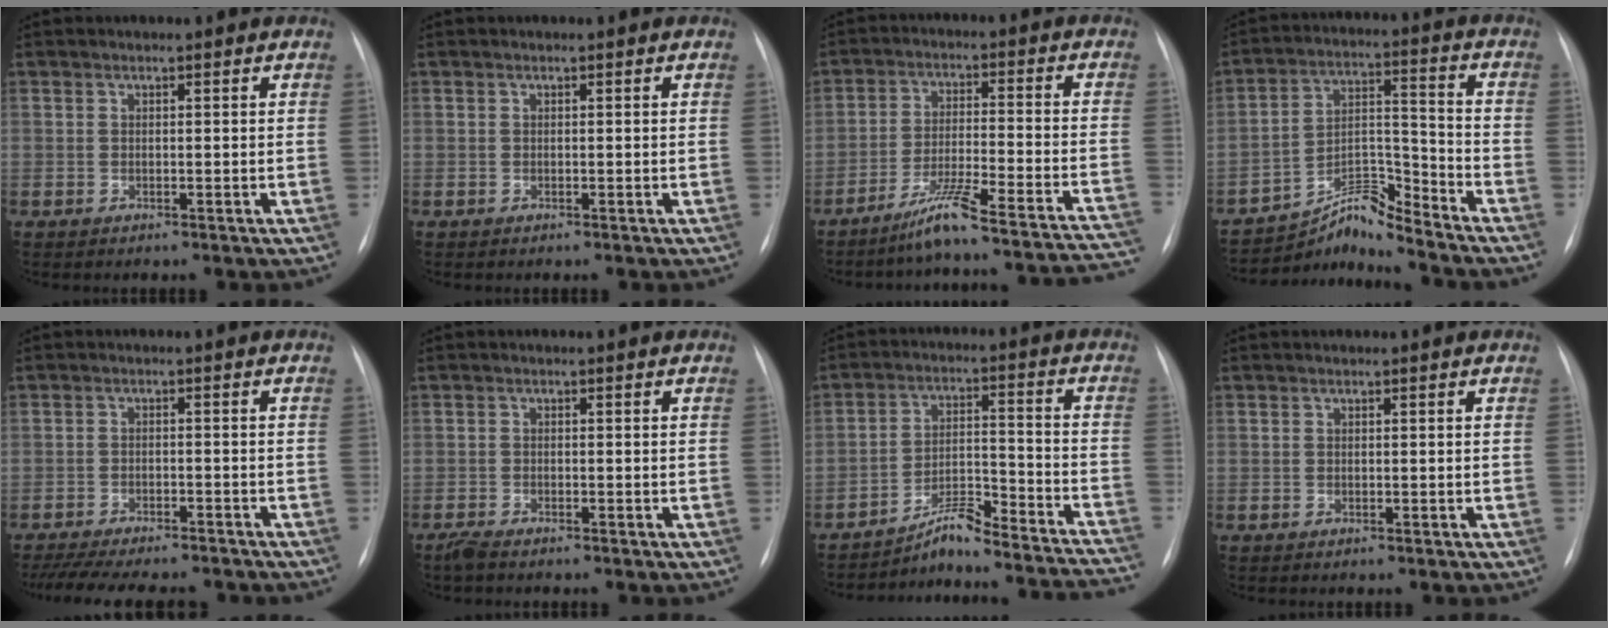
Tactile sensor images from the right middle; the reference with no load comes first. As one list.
[{"total": 0.0}, {"total": 20.2, "force": [-18.3, -0.2, 8.6], "torque": [-0.079, 0.011, -0.253]}, {"total": 7.5, "force": [-7.4, -1.0, 0.2], "torque": [-0.010, 0.034, -0.130]}, {"total": 15.9, "force": [-14.0, 3.5, 6.8], "torque": [-0.150, -0.016, -0.190]}, {"total": 1.6, "force": [-1.4, 0.3, 0.8], "torque": [-0.025, -0.005, -0.027]}, {"total": 18.7, "force": [-17.9, 0.2, 5.2], "torque": [-0.063, 0.024, -0.253]}, {"total": 0.0}]